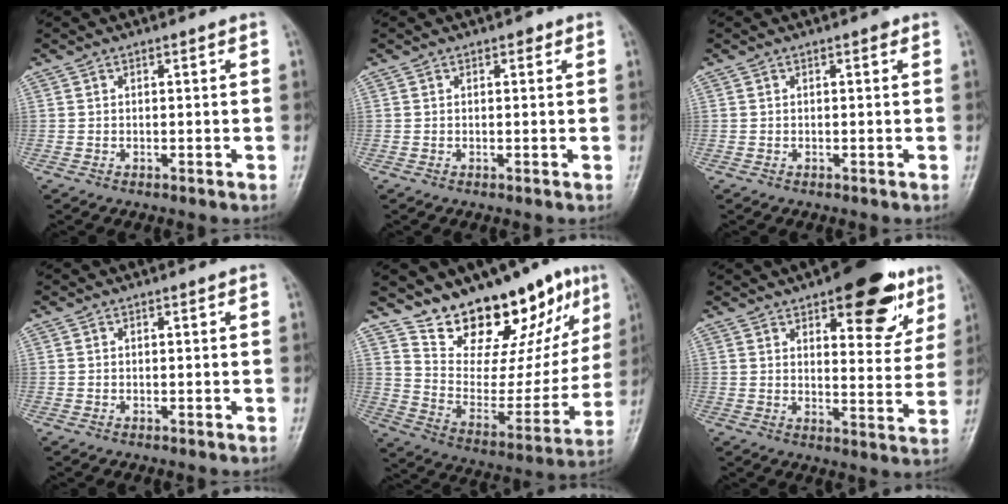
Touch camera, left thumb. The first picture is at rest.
{"total": 1.1, "force": [0.6, 0.7, 0.5], "torque": [0.004, 0.000, 0.003]}
{"total": 0.5, "force": [0.2, 0.3, 0.3], "torque": [0.000, 0.001, -0.002]}
{"total": 0.0}
{"total": 21.5, "force": [15.6, 9.0, 11.8], "torque": [-0.112, -0.091, 0.251]}
{"total": 16.6, "force": [9.3, 7.0, 11.9], "torque": [-0.101, -0.039, 0.123]}